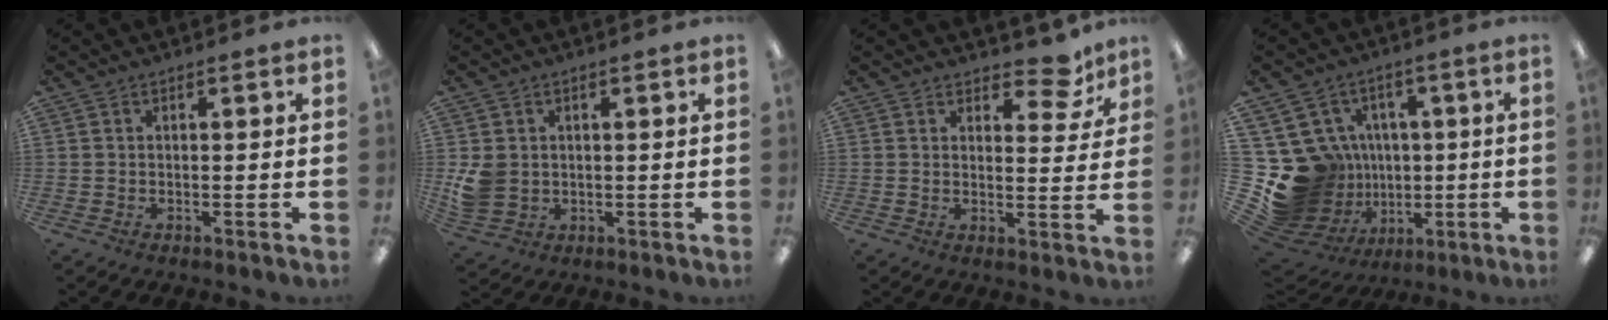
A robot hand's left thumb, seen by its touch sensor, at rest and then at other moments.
{"total": 5.8, "force": [0.7, 5.2, 2.6], "torque": [-0.060, 0.008, 0.016]}
{"total": 7.9, "force": [5.8, 3.5, 4.0], "torque": [-0.037, -0.035, 0.096]}
{"total": 19.6, "force": [-0.4, 18.3, 7.2], "torque": [-0.152, -0.014, 0.052]}